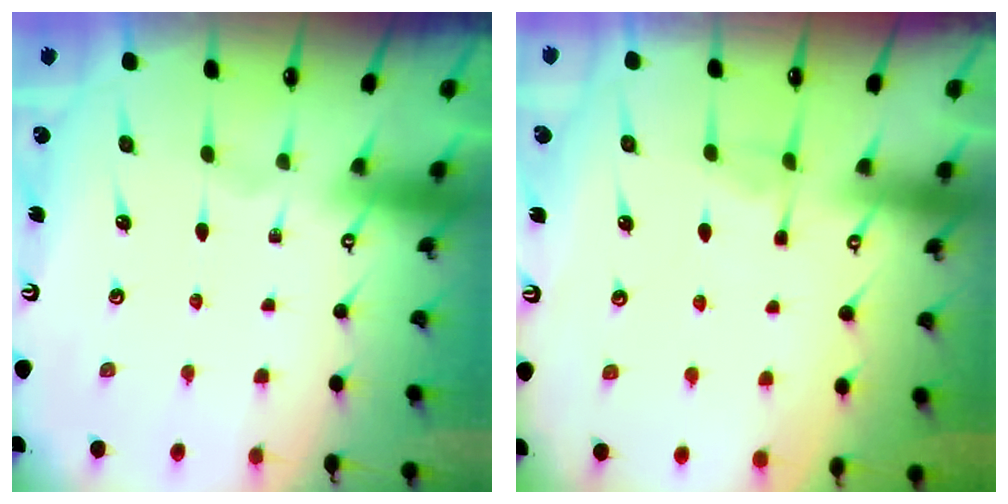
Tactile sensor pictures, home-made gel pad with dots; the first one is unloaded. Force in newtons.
{"total": 3.8, "press": 3.8, "slide": 0.5}